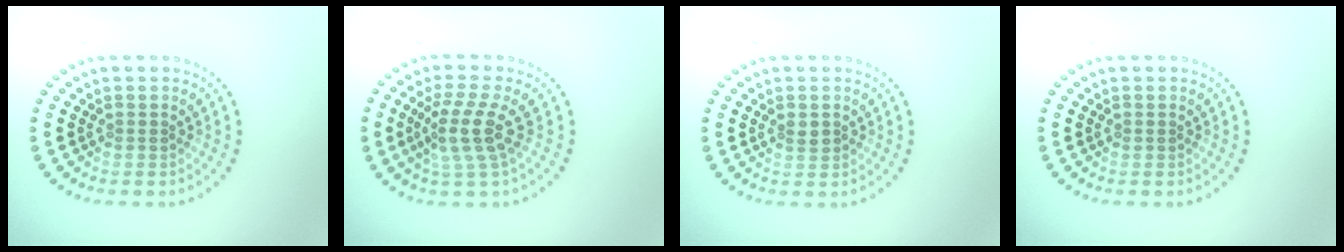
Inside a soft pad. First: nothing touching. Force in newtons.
{"total": 3.5, "press": 3.0, "slide": 1.8}
{"total": 1.0, "press": 1.0, "slide": 0.2}
{"total": 0.0}